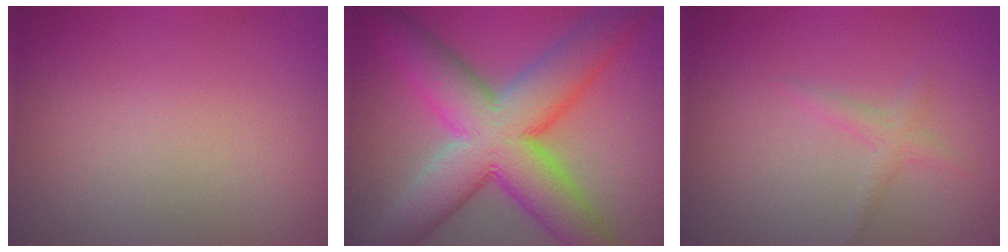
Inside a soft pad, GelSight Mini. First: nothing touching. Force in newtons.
{"total": 12.1, "press": 12.1, "slide": 0.2}
{"total": 1.2, "press": 1.2, "slide": 0.1}